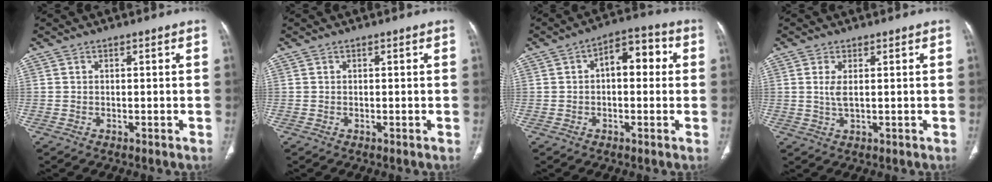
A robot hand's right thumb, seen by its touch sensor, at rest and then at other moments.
{"total": 0.0}
{"total": 8.0, "force": [1.0, 4.4, 6.6], "torque": [-0.069, 0.024, 0.004]}
{"total": 1.6, "force": [0.4, 0.4, 1.4], "torque": [-0.037, -0.004, 0.014]}